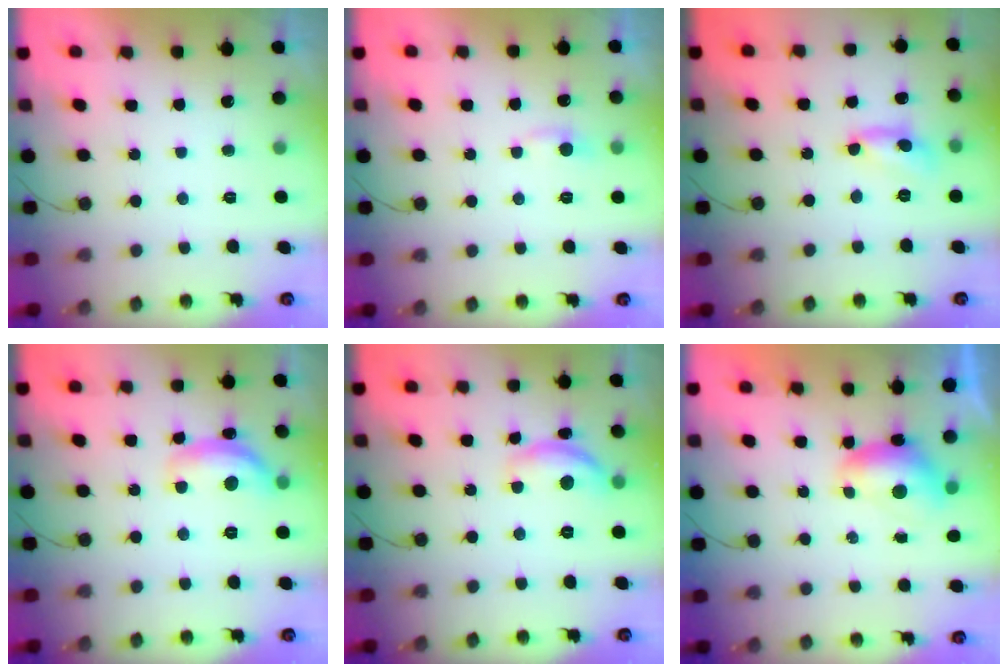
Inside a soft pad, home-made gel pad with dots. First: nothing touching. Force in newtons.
{"total": 3.8, "press": 3.8, "slide": 0.5}
{"total": 6.0, "press": 6.0, "slide": 0.4}
{"total": 12.4, "press": 12.4, "slide": 0.7}
{"total": 10.4, "press": 10.4, "slide": 0.6}
{"total": 7.0, "press": 6.9, "slide": 0.9}